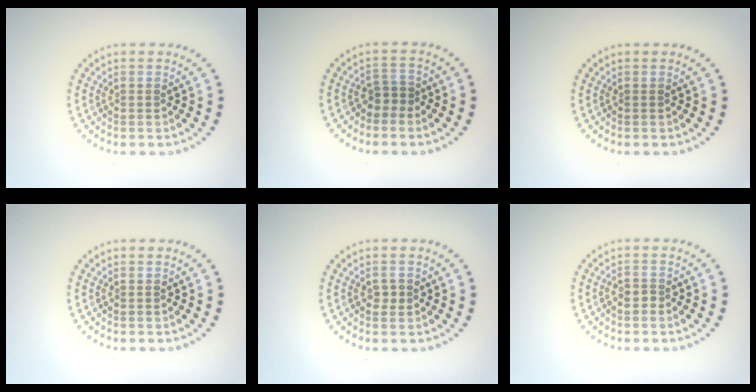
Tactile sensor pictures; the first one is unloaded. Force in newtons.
{"total": 1.6, "press": 1.3, "slide": 0.9}
{"total": 0.0}
{"total": 0.0}
{"total": 1.0, "press": 1.0, "slide": 0.1}
{"total": 1.4, "press": 1.2, "slide": 0.8}